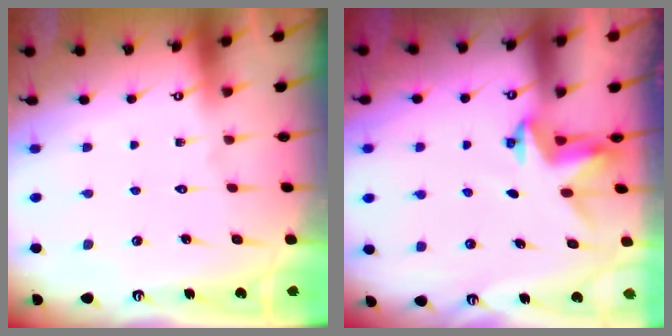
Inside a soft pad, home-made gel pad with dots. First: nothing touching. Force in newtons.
{"total": 3.1, "press": 3.1, "slide": 0.2}